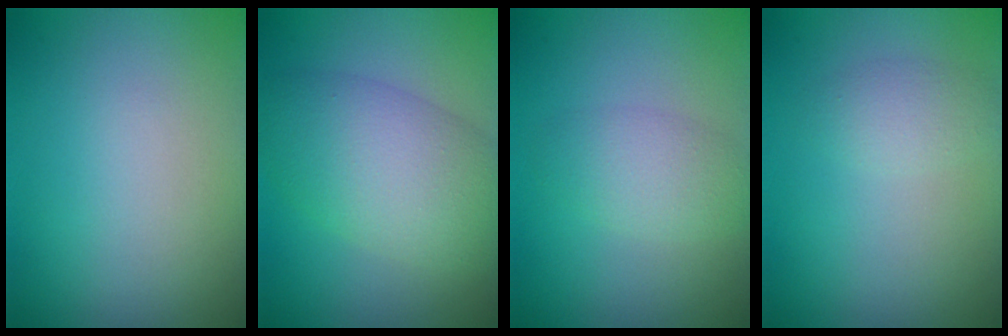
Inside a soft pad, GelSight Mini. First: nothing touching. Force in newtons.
{"total": 7.3, "press": 7.3, "slide": 0.5}
{"total": 2.7, "press": 2.7, "slide": 0.1}
{"total": 1.6, "press": 1.6, "slide": 0.1}